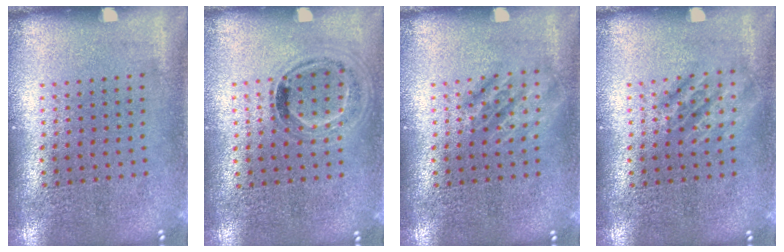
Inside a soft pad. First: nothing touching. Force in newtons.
{"total": 0.9, "press": 0.8, "slide": 0.4}
{"total": 1.6, "press": 1.6, "slide": 0.3}
{"total": 1.6, "press": 1.6, "slide": 0.3}